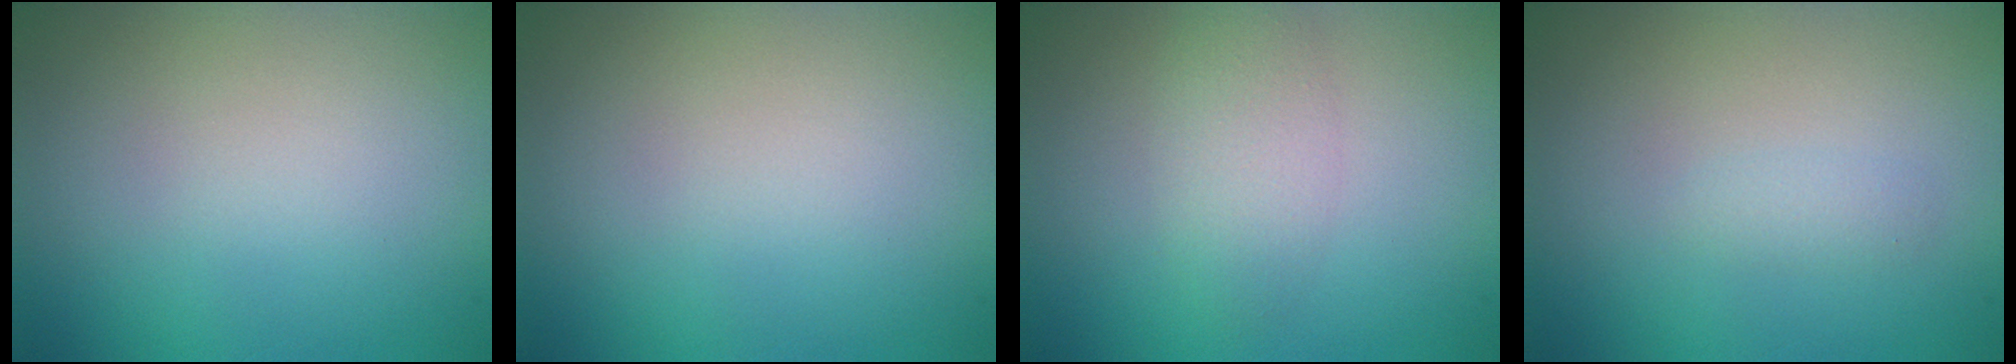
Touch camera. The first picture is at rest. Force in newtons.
{"total": 0.0}
{"total": 2.7, "press": 2.7, "slide": 0.1}
{"total": 0.8, "press": 0.8, "slide": 0.0}